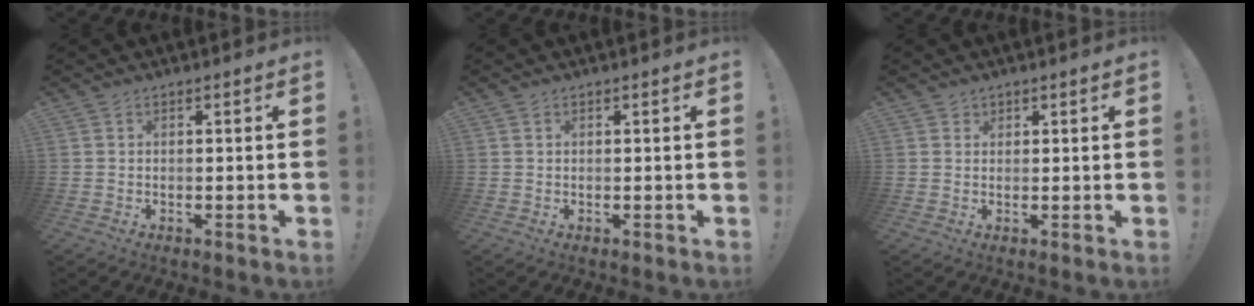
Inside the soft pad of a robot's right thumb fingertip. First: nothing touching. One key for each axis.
{"total": 0.6, "fx": 0.3, "fy": 0.5, "fz": 0.0, "tx": -0.003, "ty": 0.003, "tz": 0.006}
{"total": 1.4, "fx": 1.1, "fy": 0.9, "fz": 0.0, "tx": 0.001, "ty": -0.004, "tz": 0.019}